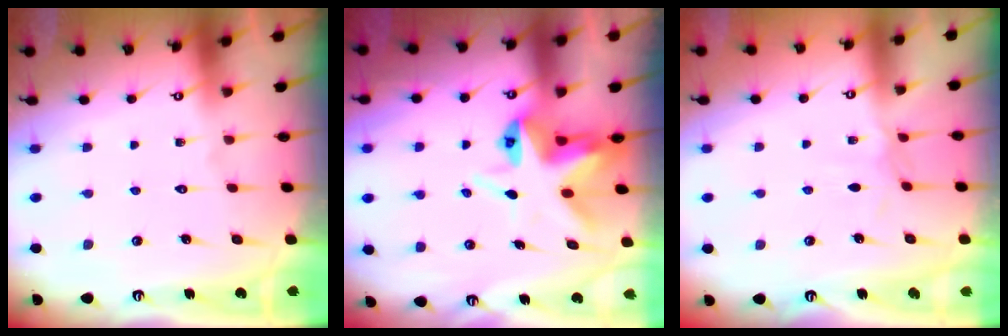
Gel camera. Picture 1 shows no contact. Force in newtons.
{"total": 7.5, "press": 7.5, "slide": 0.4}
{"total": 2.0, "press": 2.0, "slide": 0.5}